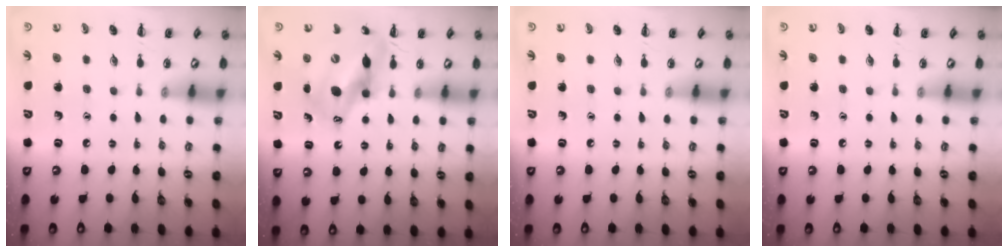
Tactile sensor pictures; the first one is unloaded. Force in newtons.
{"total": 14.5, "press": 14.0, "slide": 3.7}
{"total": 0.0}
{"total": 0.0}